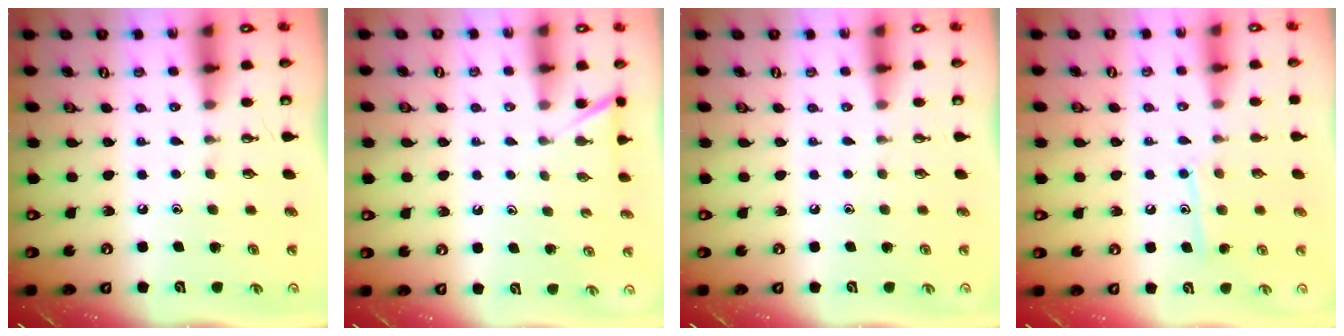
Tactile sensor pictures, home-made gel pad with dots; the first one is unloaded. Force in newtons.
{"total": 2.4, "press": 2.4, "slide": 0.2}
{"total": 0.0}
{"total": 9.8, "press": 9.8, "slide": 0.7}